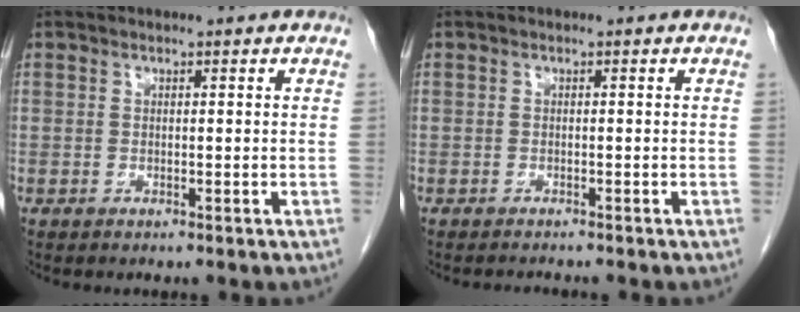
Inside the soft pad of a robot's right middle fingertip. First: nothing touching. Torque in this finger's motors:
{"motor_torque": [-0.08, 0.22, 0.02, -0.02]}